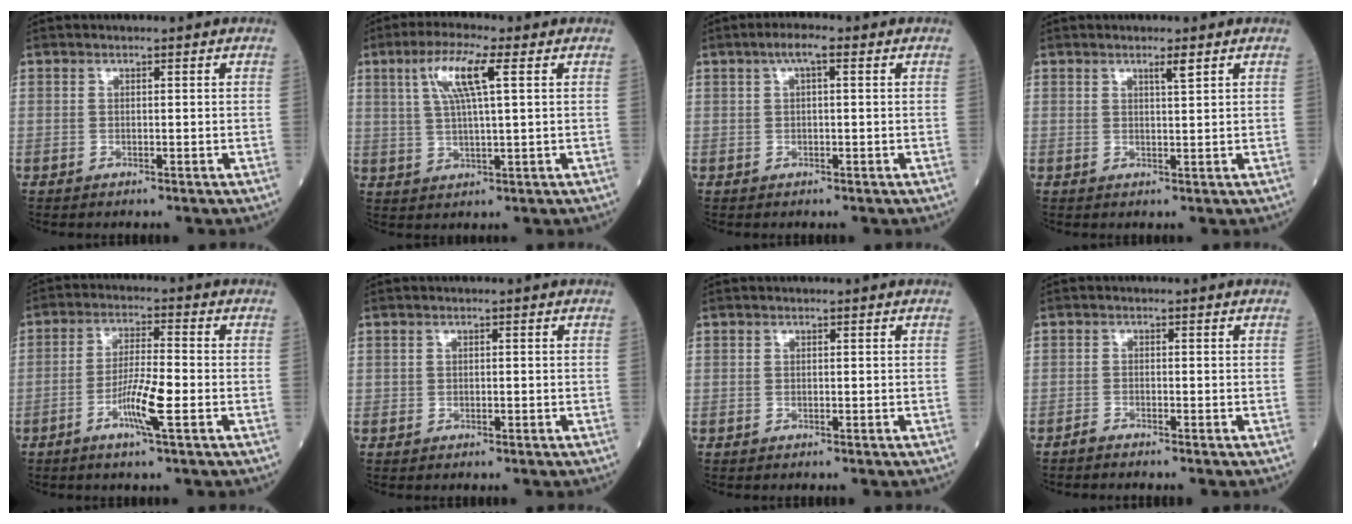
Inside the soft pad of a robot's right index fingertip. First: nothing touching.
{"total": 7.6, "force": [2.9, 0.5, 7.0], "torque": [-0.144, 0.013, 0.059]}
{"total": 2.7, "force": [1.2, 0.5, 2.4], "torque": [-0.043, 0.013, 0.021]}
{"total": 1.6, "force": [1.1, -0.2, 1.1], "torque": [-0.025, -0.002, 0.023]}
{"total": 6.8, "force": [-2.6, 0.1, 6.2], "torque": [-0.124, -0.005, -0.048]}
{"total": 0.0}
{"total": 0.0}
{"total": 1.1, "force": [-1.0, -0.2, 0.2], "torque": [-0.009, -0.002, -0.019]}